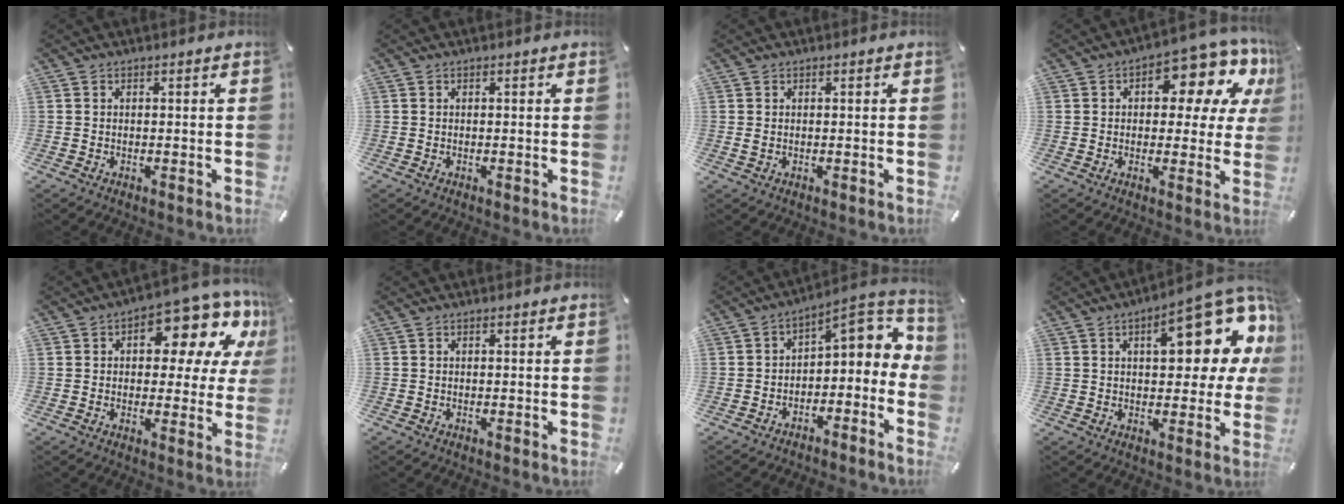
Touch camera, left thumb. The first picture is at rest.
{"total": 0.0}
{"total": 0.7, "force": [0.1, 0.5, 0.5], "torque": [-0.012, 0.002, 0.001]}
{"total": 12.7, "force": [6.5, 6.0, 9.1], "torque": [-0.108, -0.054, 0.107]}
{"total": 13.6, "force": [7.5, 6.6, 9.3], "torque": [-0.117, -0.059, 0.125]}
{"total": 0.0}
{"total": 6.1, "force": [1.2, 3.8, 4.6], "torque": [-0.051, -0.027, 0.014]}
{"total": 18.2, "force": [7.1, 7.7, 14.8], "torque": [-0.186, -0.036, 0.110]}